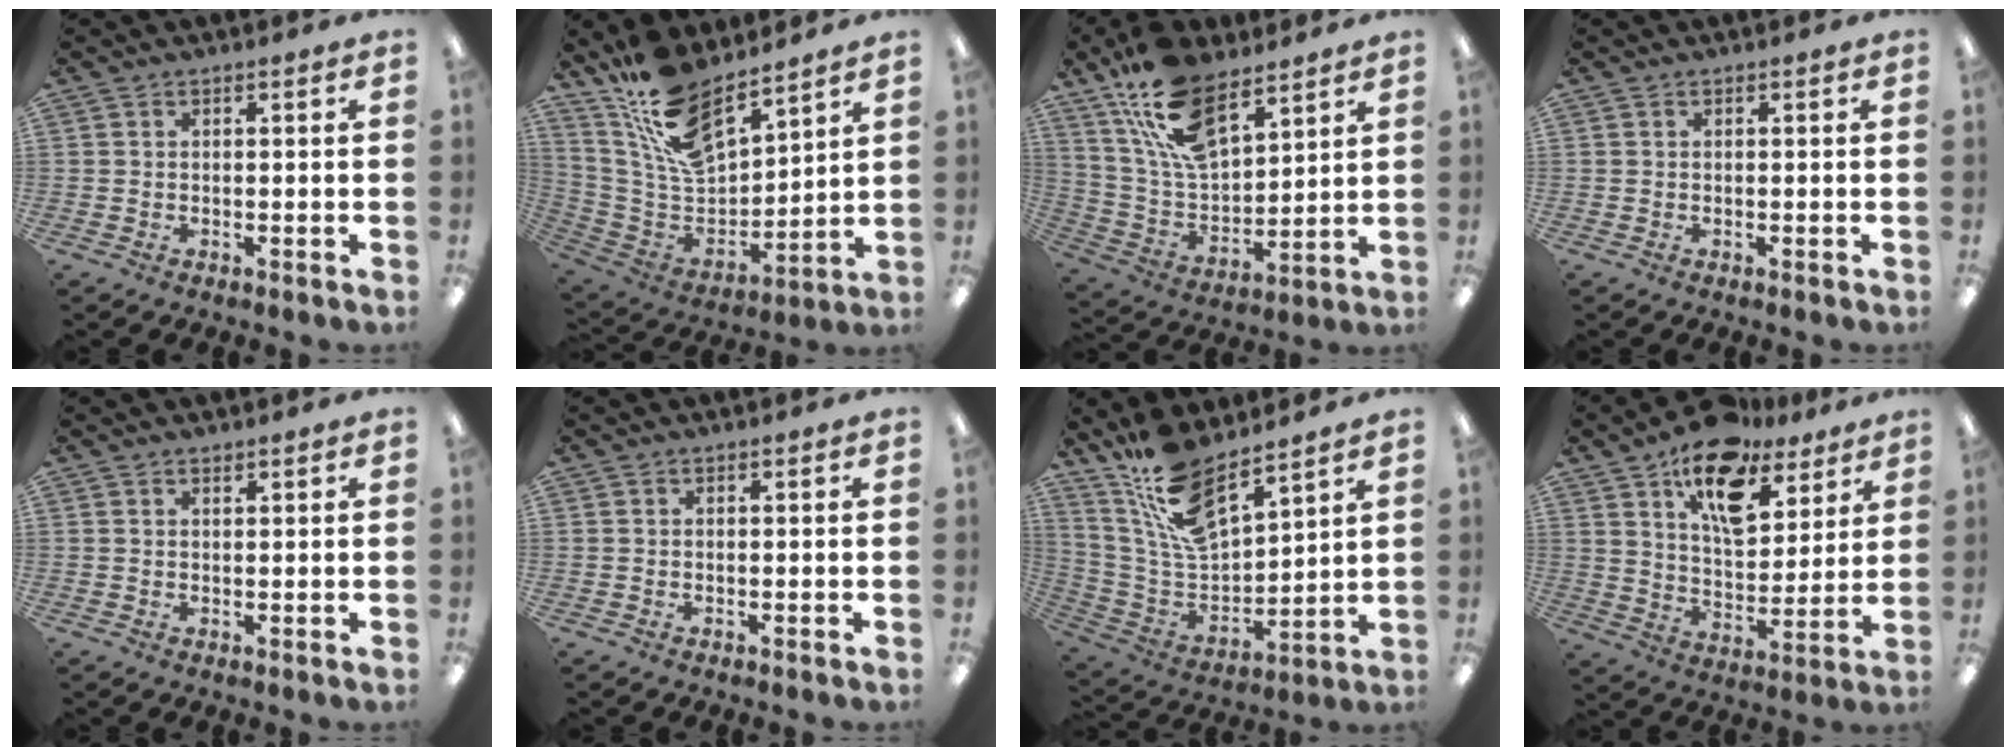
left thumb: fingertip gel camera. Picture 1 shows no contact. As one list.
[{"total": 16.6, "force": [13.0, 6.3, 8.2], "torque": [-0.187, -0.081, 0.237]}, {"total": 18.4, "force": [11.6, 8.9, 11.2], "torque": [-0.238, -0.050, 0.211]}, {"total": 0.0}, {"total": 0.8, "force": [0.8, 0.2, 0.2], "torque": [-0.004, -0.001, 0.015]}, {"total": 0.0}, {"total": 15.0, "force": [11.8, 4.7, 8.0], "torque": [-0.184, -0.068, 0.217]}, {"total": 16.7, "force": [11.3, 8.5, 8.8], "torque": [-0.136, -0.061, 0.197]}]